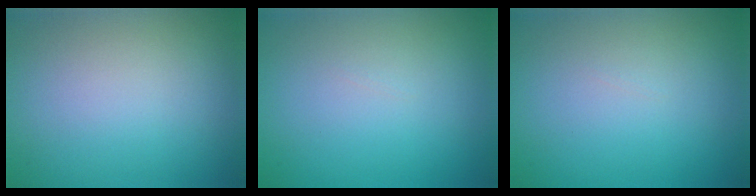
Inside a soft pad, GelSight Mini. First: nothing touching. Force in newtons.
{"total": 0.0}
{"total": 0.0}